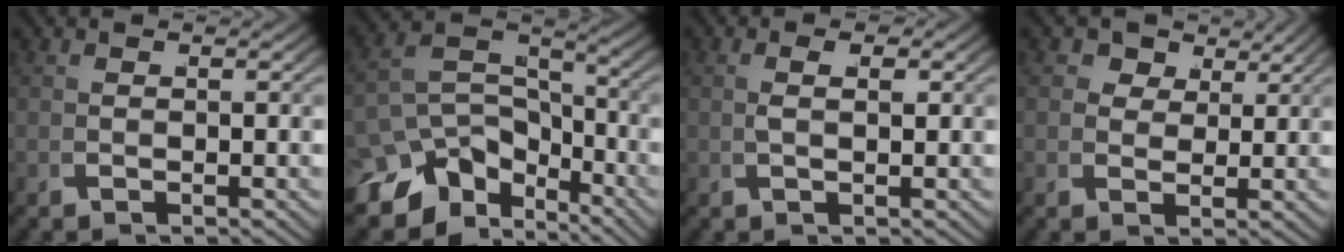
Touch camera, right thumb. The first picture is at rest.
{"total": 11.3, "force": [-3.4, 8.2, 7.1], "torque": [-0.132, -0.040, -0.044]}
{"total": 1.4, "force": [0.7, 0.5, 1.1], "torque": [-0.023, -0.001, 0.015]}
{"total": 4.8, "force": [2.5, 3.5, 2.1], "torque": [-0.040, -0.015, 0.044]}